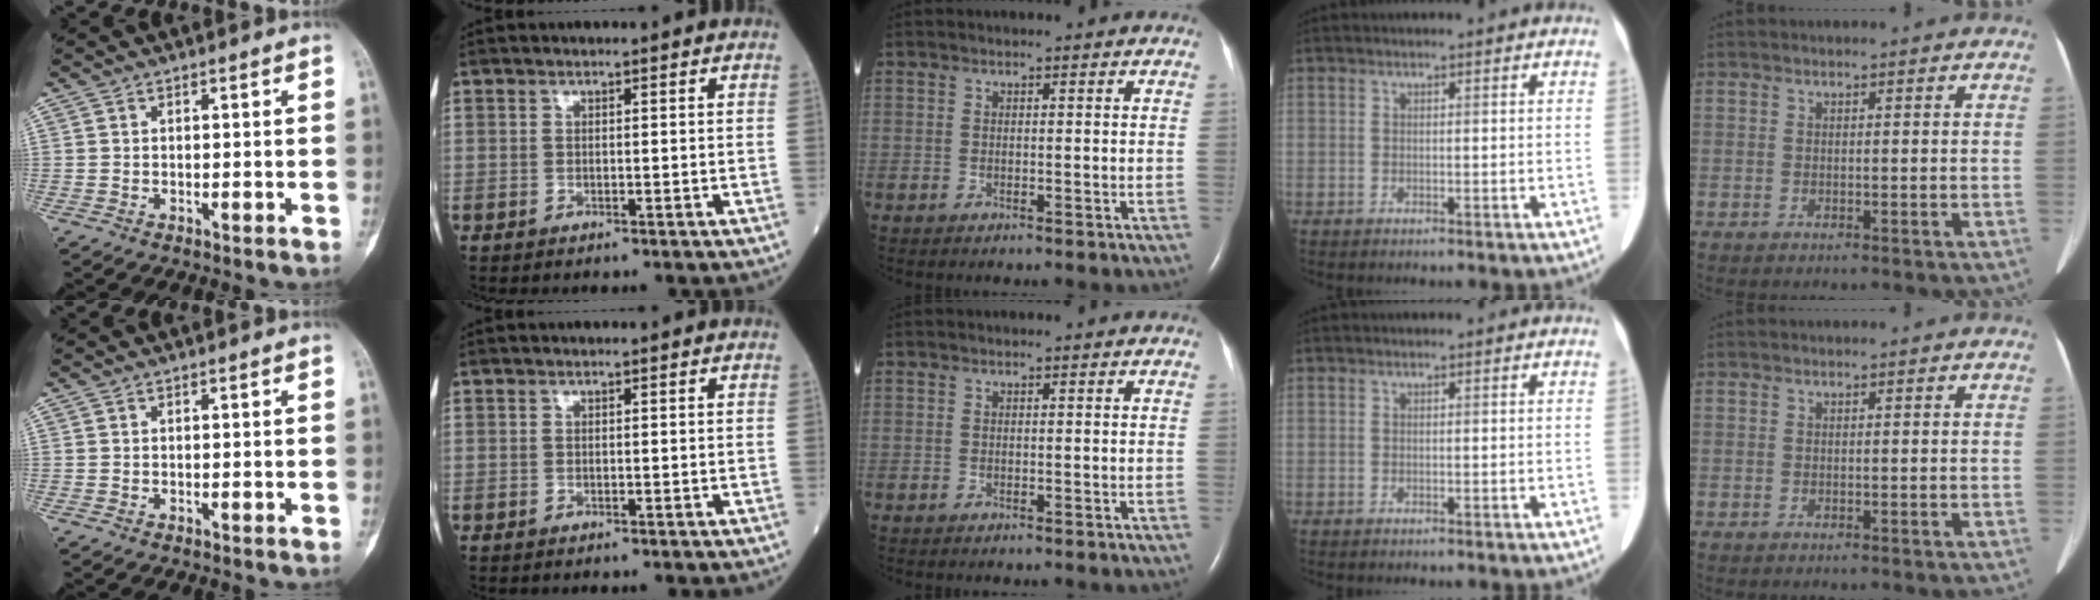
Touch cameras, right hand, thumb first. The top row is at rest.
{}